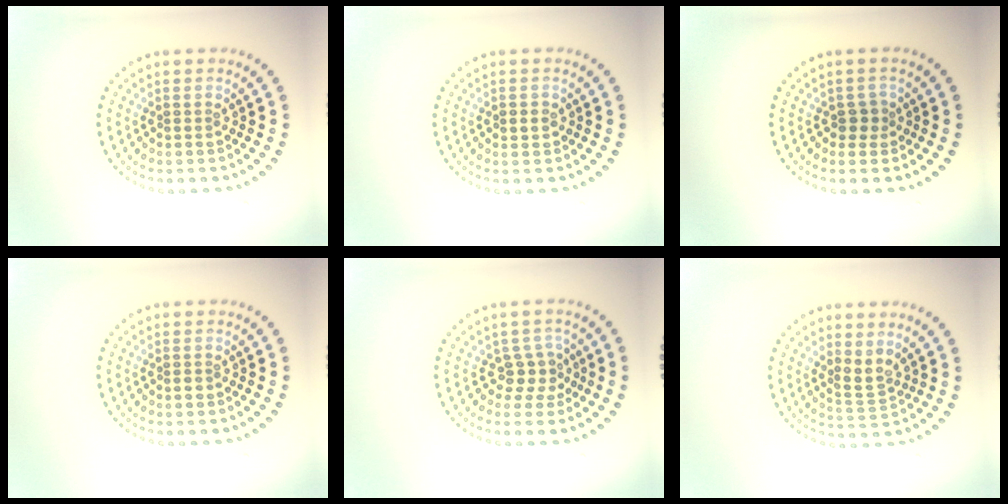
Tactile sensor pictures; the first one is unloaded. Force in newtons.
{"total": 1.1, "press": 1.1, "slide": 0.3}
{"total": 1.2, "press": 1.1, "slide": 0.6}
{"total": 0.6, "press": 0.5, "slide": 0.3}
{"total": 2.2, "press": 1.7, "slide": 1.4}
{"total": 1.8, "press": 1.3, "slide": 1.3}